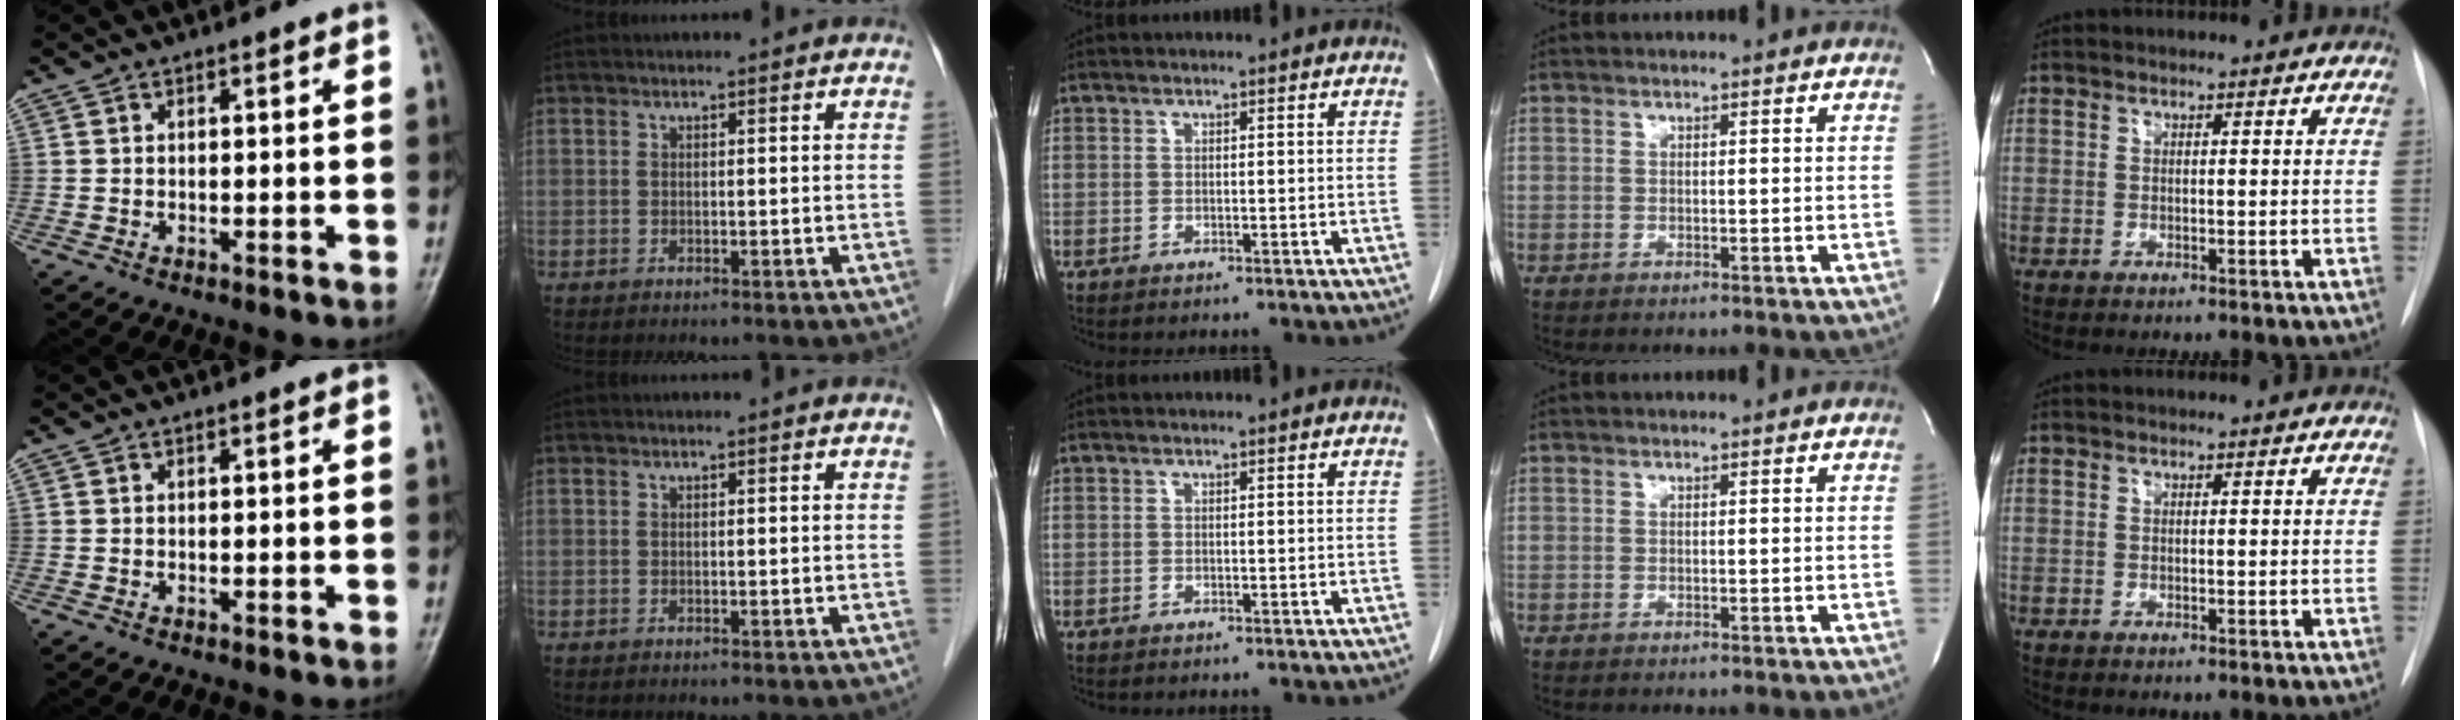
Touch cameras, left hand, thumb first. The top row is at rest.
{}